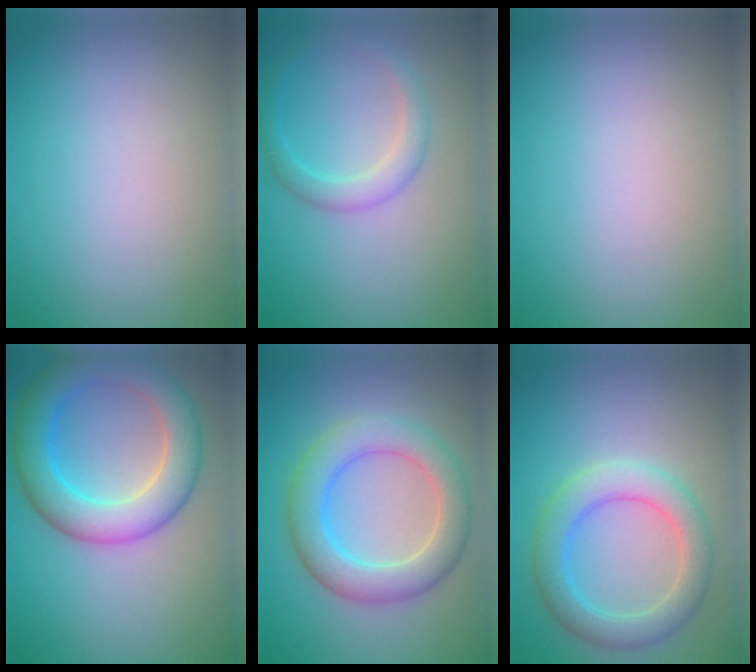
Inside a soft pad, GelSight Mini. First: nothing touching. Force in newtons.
{"total": 2.3, "press": 2.3, "slide": 0.2}
{"total": 0.0}
{"total": 6.6, "press": 6.6, "slide": 0.2}
{"total": 5.7, "press": 5.7, "slide": 0.4}
{"total": 4.4, "press": 4.4, "slide": 0.2}